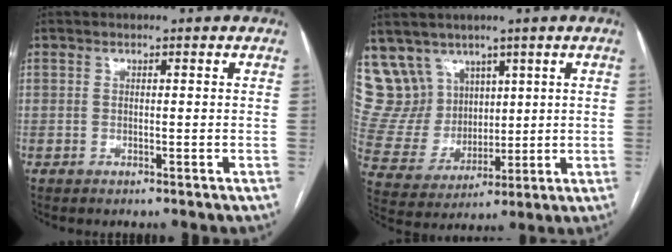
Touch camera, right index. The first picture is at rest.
{"total": 10.7, "force": [7.2, 7.8, 1.1], "torque": [-0.039, 0.042, 0.164]}